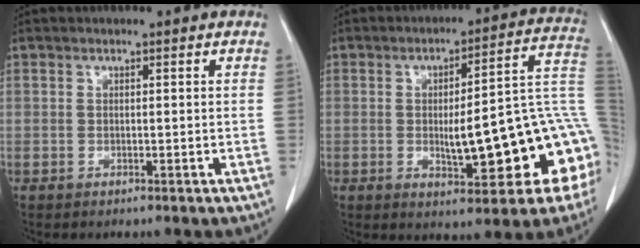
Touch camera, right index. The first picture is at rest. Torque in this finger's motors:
{"motor_torque": [1.54, -0.60, 0.78, 0.14]}